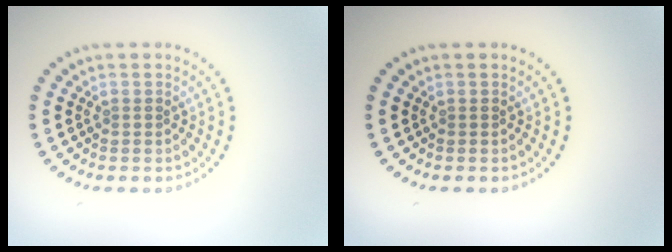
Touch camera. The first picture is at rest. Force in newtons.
{"total": 0.0}